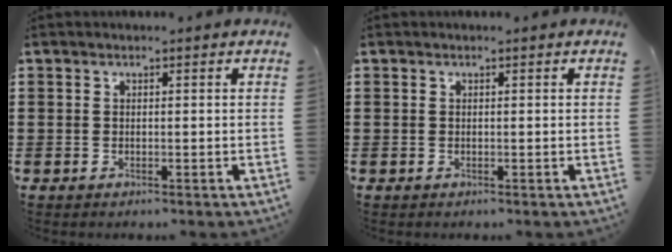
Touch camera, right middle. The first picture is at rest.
{"total": 0.0}